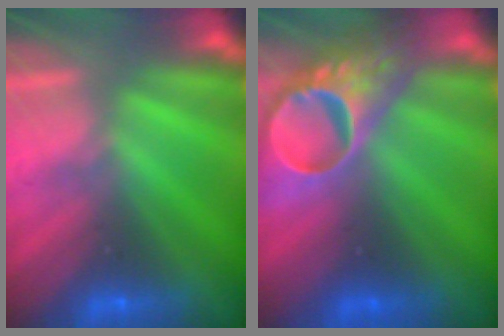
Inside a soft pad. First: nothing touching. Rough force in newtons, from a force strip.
{"total": 7.2}